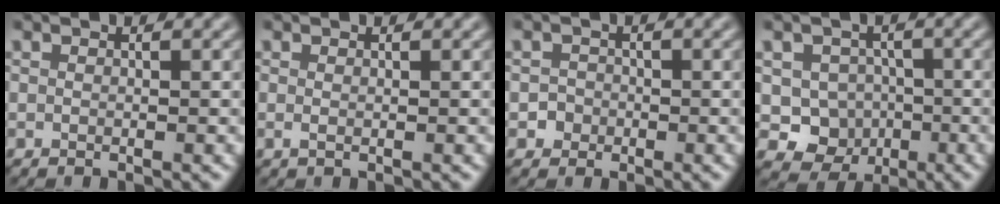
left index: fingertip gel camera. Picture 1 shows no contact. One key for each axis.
{"total": 0.6, "fx": 0.1, "fy": 0.1, "fz": 0.5, "tx": -0.010, "ty": -0.001, "tz": 0.002}
{"total": 1.3, "fx": -0.4, "fy": 1.2, "fz": 0.0, "tx": 0.016, "ty": 0.001, "tz": -0.009}
{"total": 5.4, "fx": -1.2, "fy": 4.9, "fz": 1.8, "tx": -0.002, "ty": 0.000, "tz": -0.037}